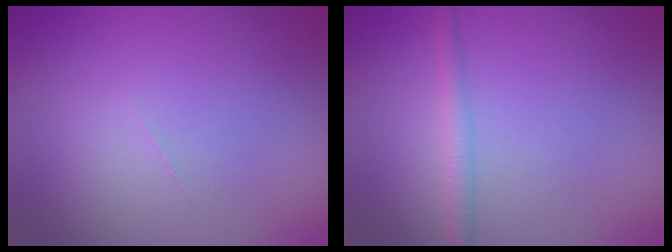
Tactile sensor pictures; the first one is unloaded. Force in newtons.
{"total": 1.8, "press": 1.8, "slide": 0.0}